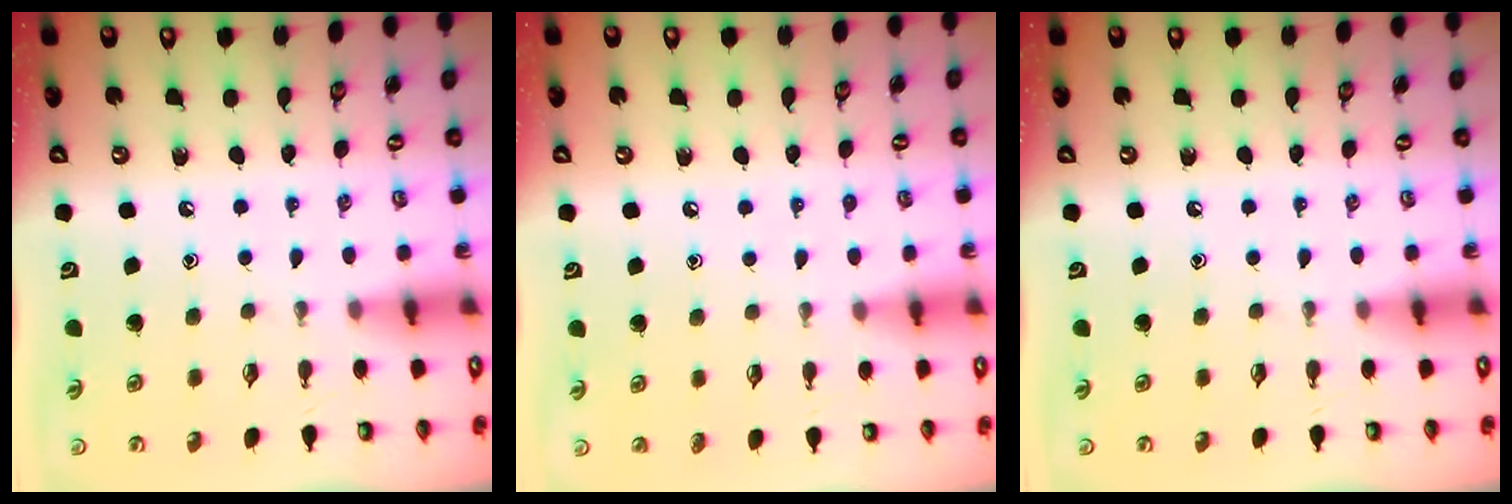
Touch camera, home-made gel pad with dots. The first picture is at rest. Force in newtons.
{"total": 3.9, "press": 3.8, "slide": 0.9}
{"total": 0.0}